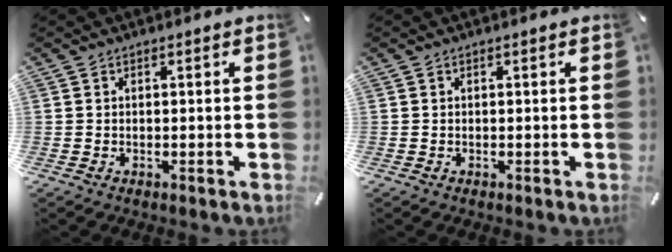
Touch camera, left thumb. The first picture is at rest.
{"total": 0.0}